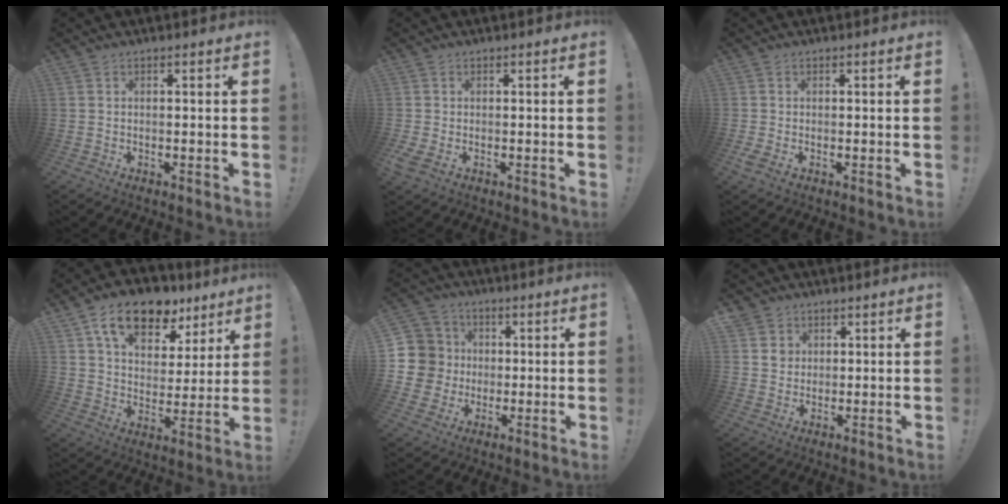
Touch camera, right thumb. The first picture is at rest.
{"total": 2.1, "force": [-0.4, 1.3, 1.6], "torque": [-0.030, 0.000, -0.006]}
{"total": 1.9, "force": [-0.6, 0.8, 1.6], "torque": [-0.037, 0.002, -0.009]}
{"total": 16.5, "force": [10.2, 9.3, 9.0], "torque": [-0.139, -0.055, 0.180]}
{"total": 9.6, "force": [0.6, 9.3, 2.4], "torque": [-0.045, 0.001, 0.023]}
{"total": 5.8, "force": [2.5, 5.1, 0.8], "torque": [-0.004, -0.021, 0.048]}